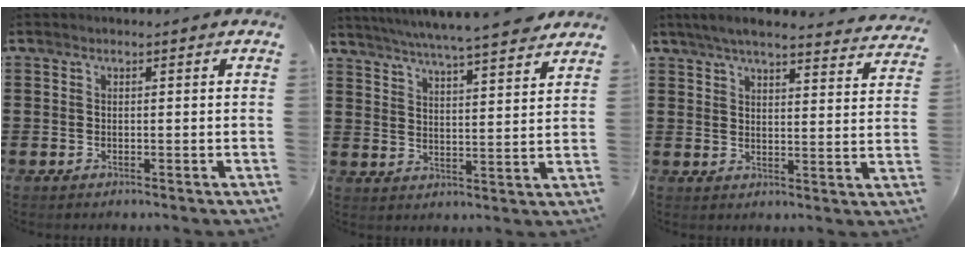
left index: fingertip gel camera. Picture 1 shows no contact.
{"total": 5.7, "force": [5.3, -0.5, 2.0], "torque": [-0.058, -0.033, 0.091]}
{"total": 5.3, "force": [4.7, 0.2, 2.2], "torque": [-0.060, -0.020, 0.083]}